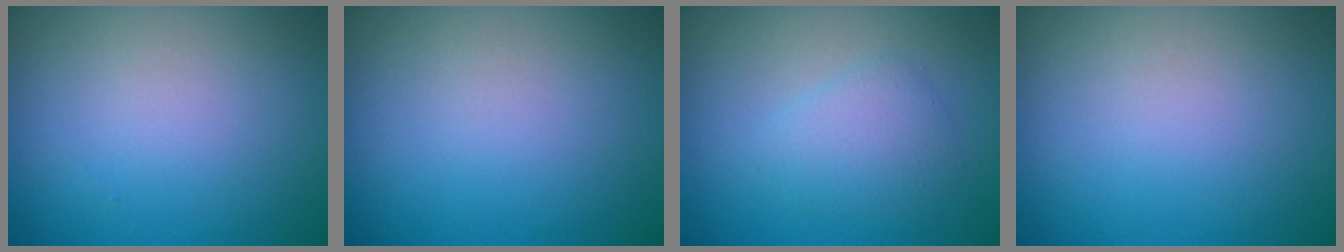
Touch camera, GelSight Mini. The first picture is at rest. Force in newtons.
{"total": 0.0}
{"total": 2.2, "press": 2.2, "slide": 0.0}
{"total": 0.0}